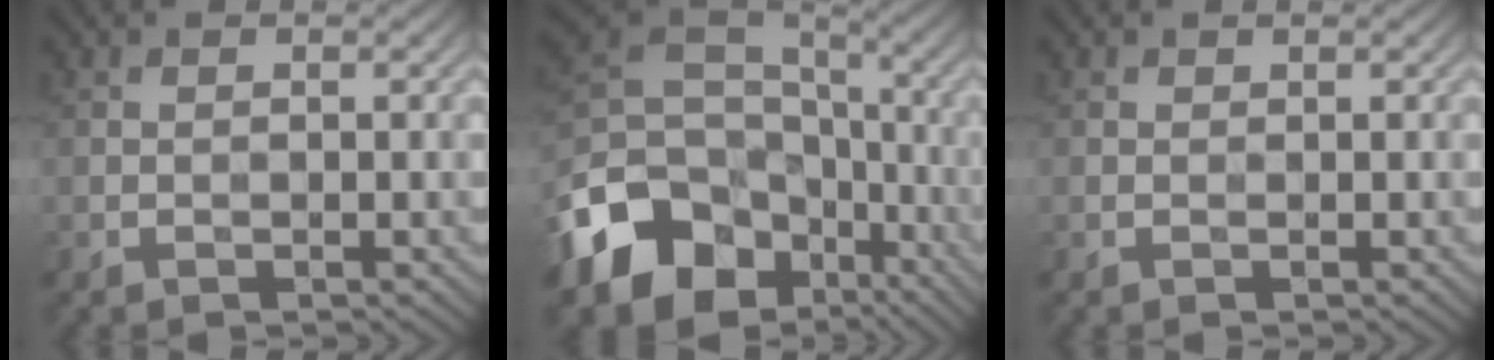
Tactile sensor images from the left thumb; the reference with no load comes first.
{"total": 15.1, "force": [-7.3, 11.3, 7.0], "torque": [-0.198, -0.035, -0.131]}
{"total": 0.0}